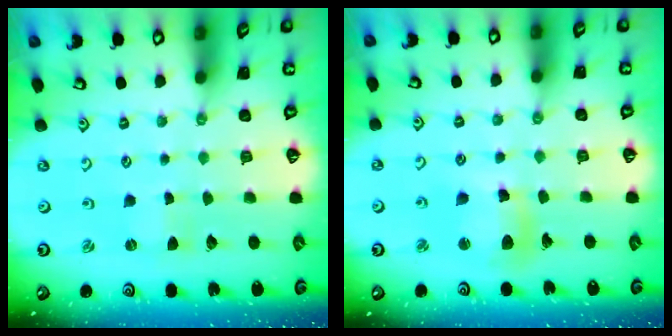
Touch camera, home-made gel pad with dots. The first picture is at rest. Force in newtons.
{"total": 11.9, "press": 11.8, "slide": 1.6}